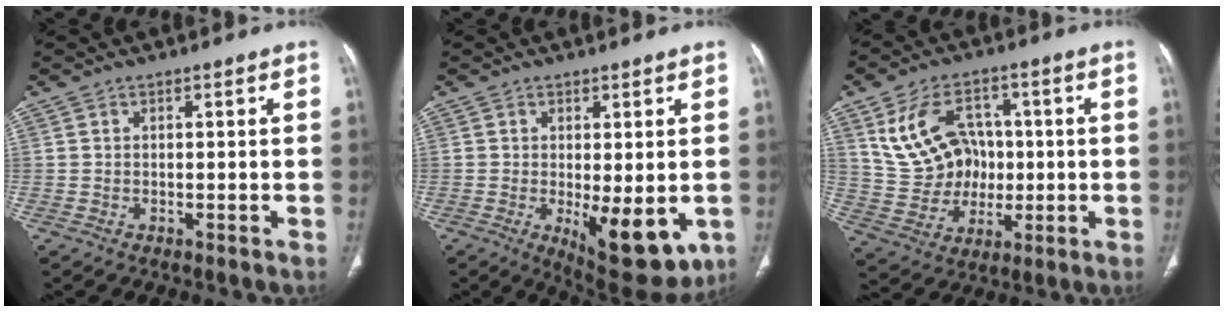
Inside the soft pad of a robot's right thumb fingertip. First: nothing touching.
{"total": 12.2, "force": [-3.0, 4.9, 10.8], "torque": [-0.134, -0.024, -0.027]}
{"total": 13.4, "force": [2.6, 10.8, 7.5], "torque": [-0.100, 0.009, 0.061]}